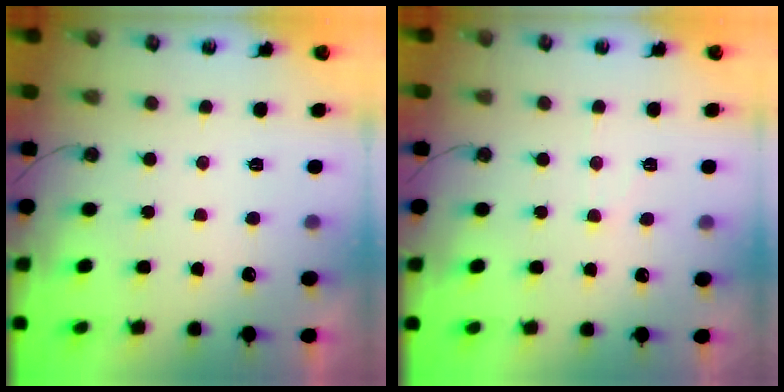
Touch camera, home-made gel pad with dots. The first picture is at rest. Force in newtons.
{"total": 3.2, "press": 3.2, "slide": 0.6}